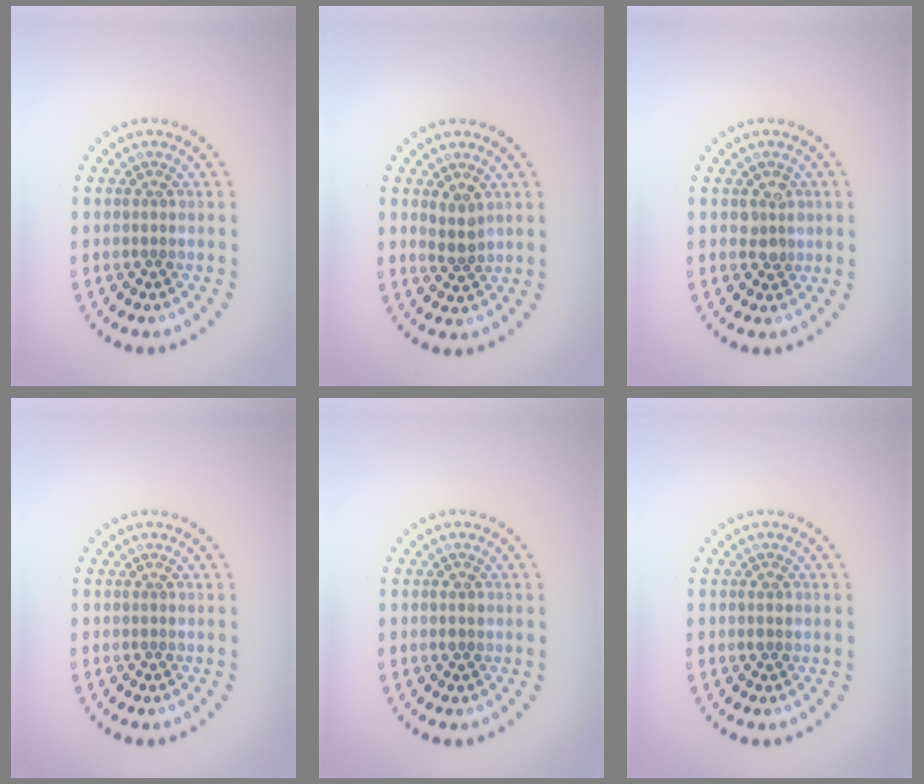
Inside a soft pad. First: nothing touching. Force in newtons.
{"total": 1.9, "press": 1.6, "slide": 1.0}
{"total": 1.7, "press": 1.7, "slide": 0.4}
{"total": 0.0}
{"total": 1.3, "press": 1.2, "slide": 0.1}
{"total": 1.3, "press": 1.2, "slide": 0.1}